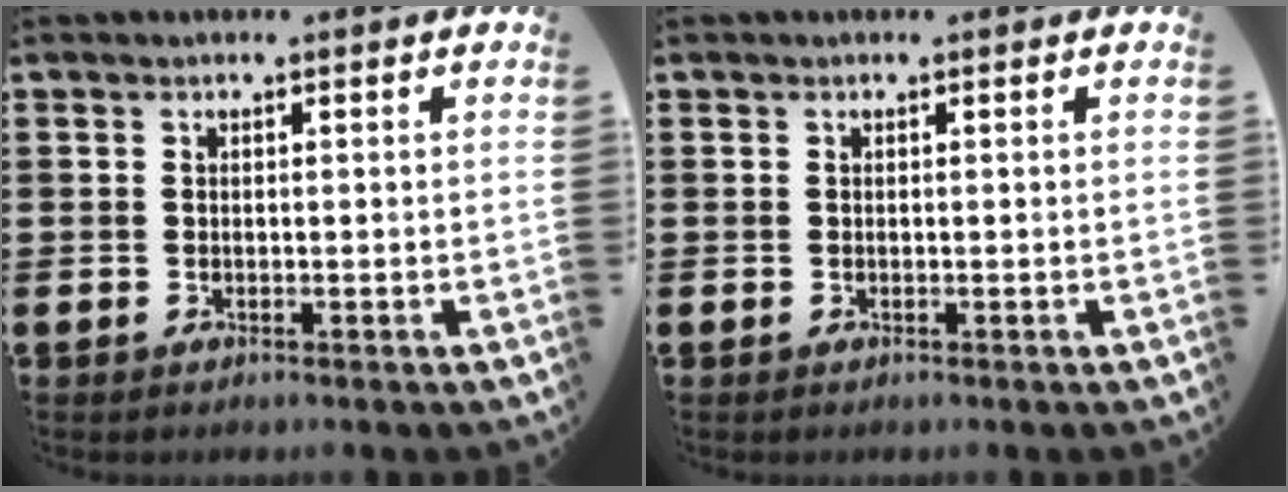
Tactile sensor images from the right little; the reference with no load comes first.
{"total": 0.0}